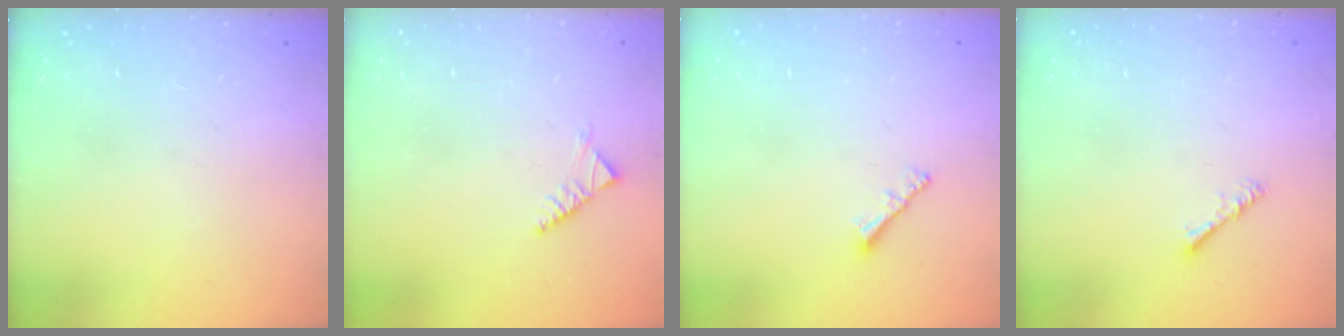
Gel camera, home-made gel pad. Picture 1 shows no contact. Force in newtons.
{"total": 2.6, "press": 2.5, "slide": 0.8}
{"total": 2.0, "press": 2.0, "slide": 0.5}
{"total": 2.4, "press": 2.4, "slide": 0.3}